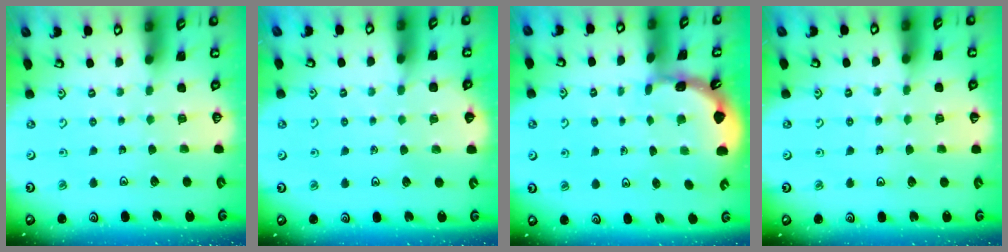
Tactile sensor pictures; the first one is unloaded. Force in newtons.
{"total": 2.5, "press": 2.5, "slide": 0.3}
{"total": 1.7, "press": 1.6, "slide": 0.1}
{"total": 3.0, "press": 3.0, "slide": 0.2}